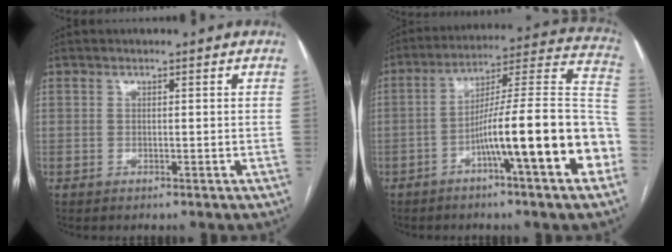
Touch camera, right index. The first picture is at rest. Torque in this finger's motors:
{"motor_torque": [1.57, -0.57, 0.60, 0.21]}